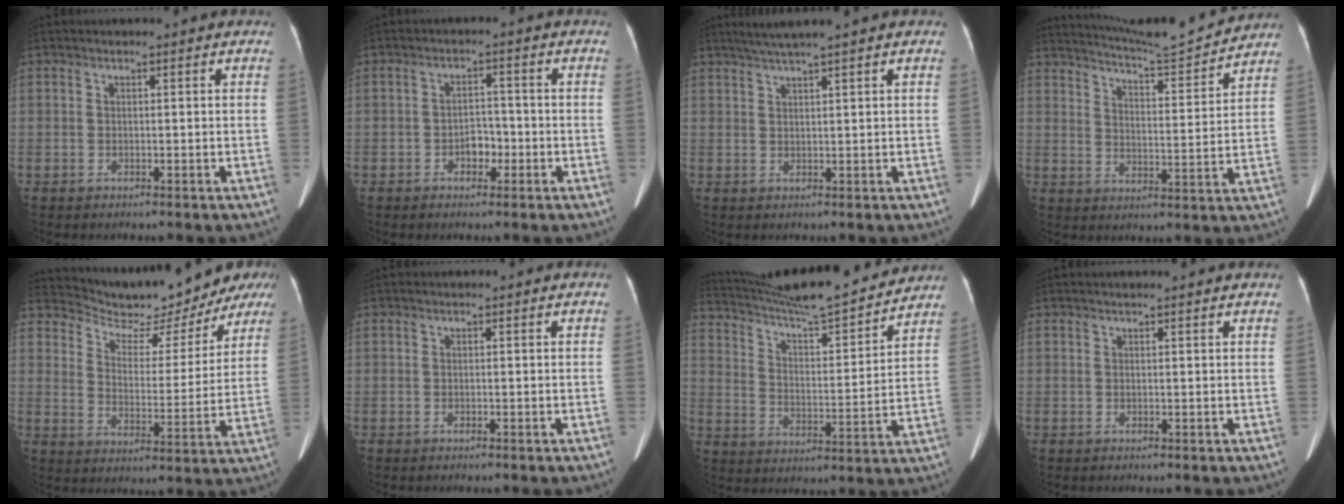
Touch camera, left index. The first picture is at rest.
{"total": 2.9, "force": [-1.3, 1.8, 1.8], "torque": [-0.024, 0.006, -0.025]}
{"total": 4.0, "force": [3.2, -0.9, 2.3], "torque": [-0.043, 0.015, 0.059]}
{"total": 12.9, "force": [12.6, -0.7, 3.0], "torque": [-0.054, -0.015, 0.184]}
{"total": 14.2, "force": [13.3, 3.8, 3.3], "torque": [-0.049, 0.000, 0.178]}
{"total": 0.0}
{"total": 20.8, "force": [19.2, 1.0, 7.9], "torque": [-0.138, -0.010, 0.287]}
{"total": 3.2, "force": [2.9, 0.0, 1.4], "torque": [-0.016, 0.017, 0.032]}